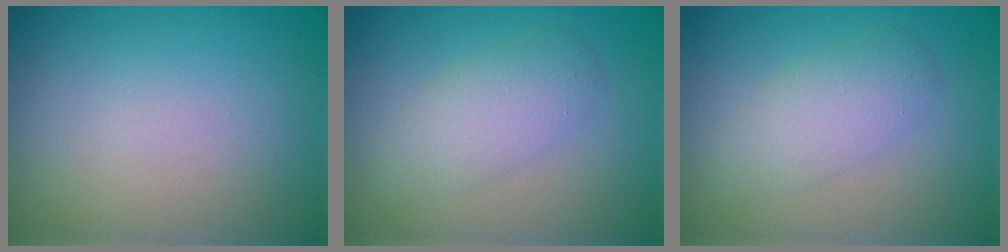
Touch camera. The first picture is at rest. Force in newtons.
{"total": 2.9, "press": 2.9, "slide": 0.0}
{"total": 2.9, "press": 2.9, "slide": 0.0}